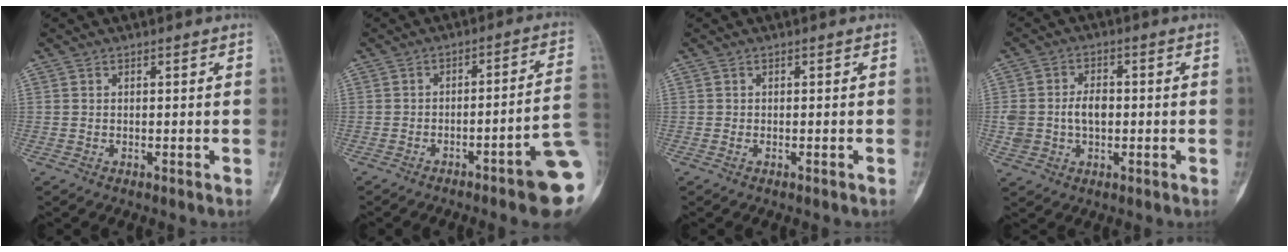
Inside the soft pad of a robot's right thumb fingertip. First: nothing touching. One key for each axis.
{"total": 11.7, "fx": -4.6, "fy": 1.0, "fz": 10.7, "tx": -0.115, "ty": 0.033, "tz": -0.063}
{"total": 0.0}
{"total": 7.0, "fx": -0.2, "fy": 4.7, "fz": 5.1, "tx": -0.092, "ty": 0.014, "tz": 0.001}